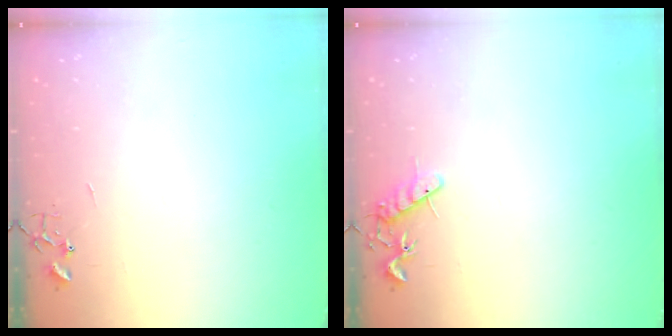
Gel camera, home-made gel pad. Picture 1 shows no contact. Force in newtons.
{"total": 7.5, "press": 7.4, "slide": 0.6}